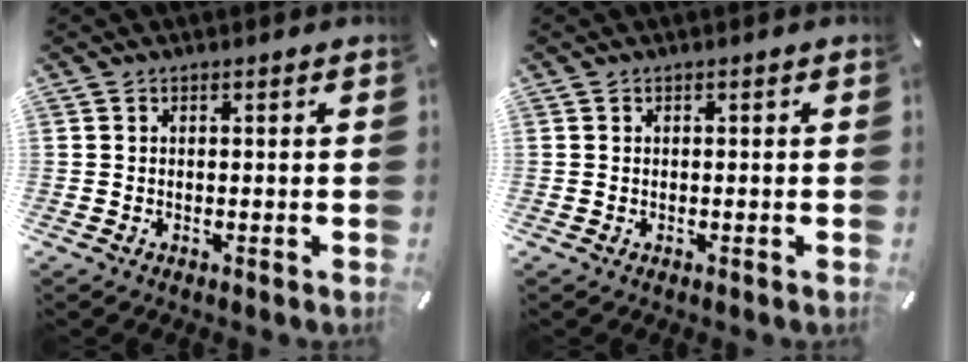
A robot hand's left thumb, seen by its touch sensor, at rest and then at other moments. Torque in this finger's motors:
{"motor_torque": [-0.04, 0.04, -0.02, 0.02, 0.00]}